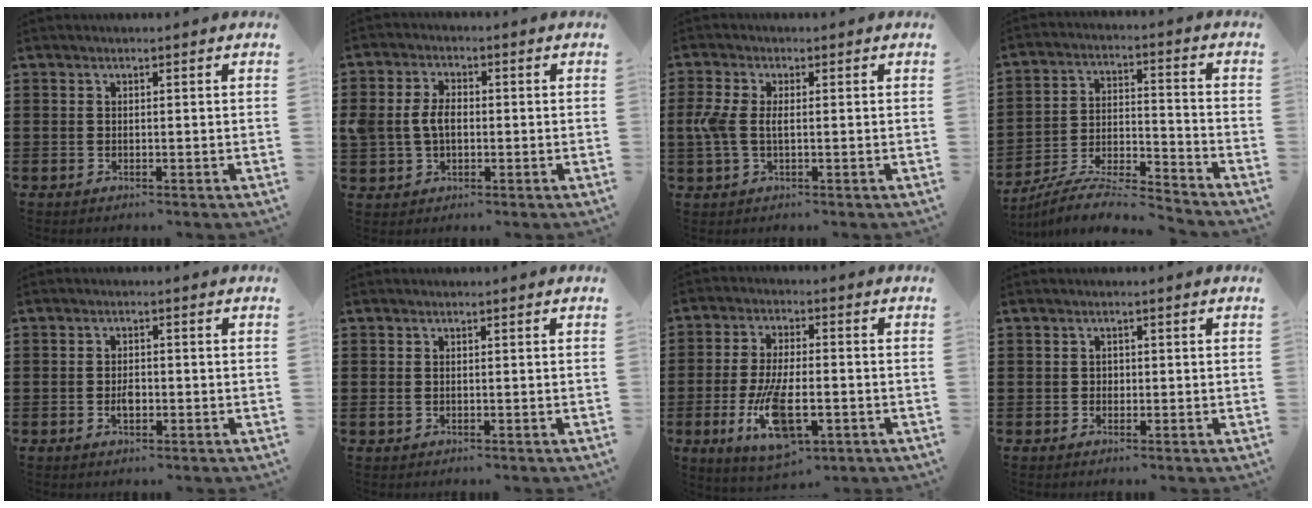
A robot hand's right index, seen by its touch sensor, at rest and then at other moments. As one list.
[{"total": 4.9, "force": [-0.1, 3.4, 3.5], "torque": [-0.095, 0.004, -0.011]}, {"total": 4.3, "force": [0.0, 2.1, 3.7], "torque": [-0.100, -0.003, -0.011]}, {"total": 7.3, "force": [-6.8, 0.7, 2.3], "torque": [-0.048, 0.003, -0.136]}, {"total": 2.2, "force": [-0.6, 1.2, 1.8], "torque": [-0.033, 0.003, -0.011]}, {"total": 0.5, "force": [-0.1, 0.4, 0.3], "torque": [-0.009, 0.002, -0.003]}, {"total": 10.9, "force": [-3.5, 4.4, 9.3], "torque": [-0.201, -0.012, -0.061]}, {"total": 0.8, "force": [0.0, 0.7, 0.3], "torque": [-0.009, 0.003, -0.001]}]